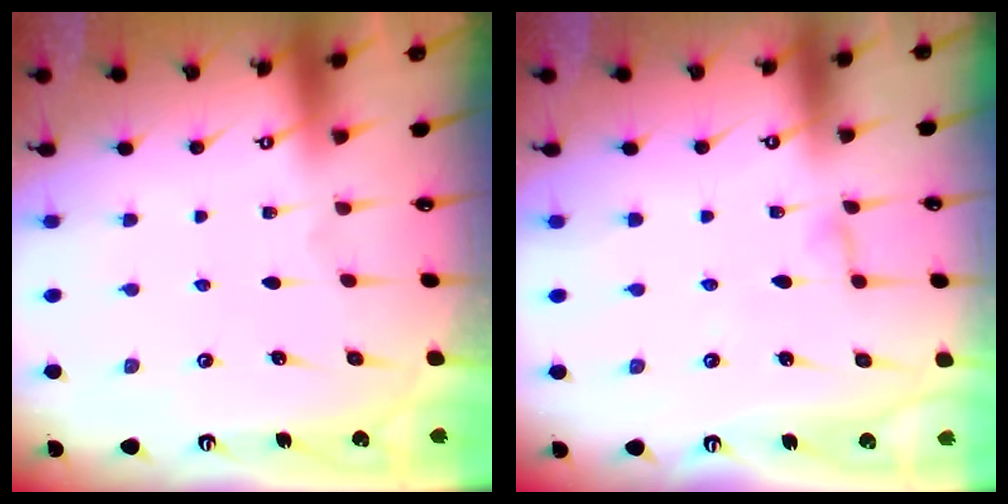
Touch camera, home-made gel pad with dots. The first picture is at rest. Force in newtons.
{"total": 2.3, "press": 2.3, "slide": 0.2}